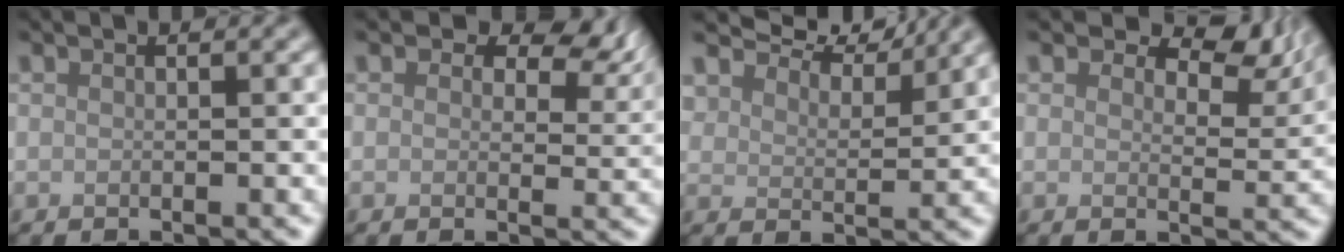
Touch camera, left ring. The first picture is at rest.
{"total": 6.5, "force": [3.2, 3.9, 4.2], "torque": [-0.054, -0.006, 0.039]}
{"total": 7.3, "force": [6.7, 2.0, 2.1], "torque": [-0.047, 0.007, 0.094]}
{"total": 6.6, "force": [4.1, 3.4, 3.8], "torque": [-0.046, -0.002, 0.052]}